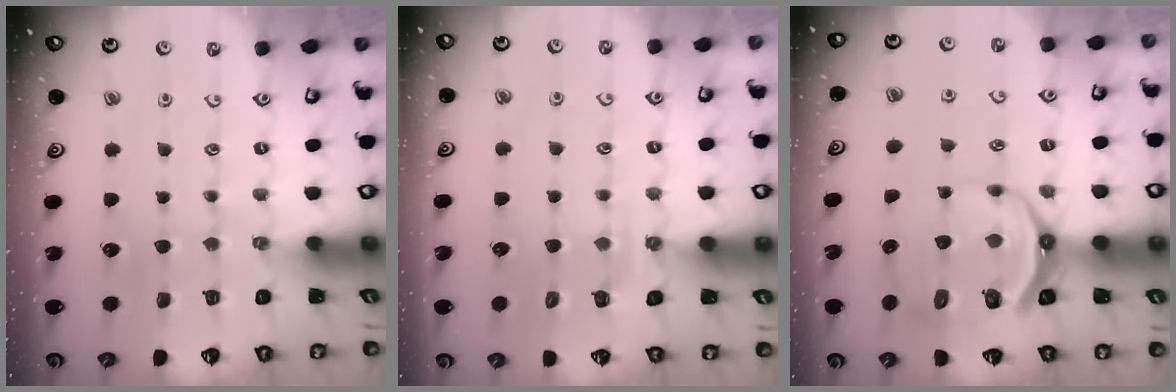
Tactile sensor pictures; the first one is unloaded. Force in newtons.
{"total": 5.9, "press": 5.8, "slide": 1.1}
{"total": 9.5, "press": 8.8, "slide": 3.6}